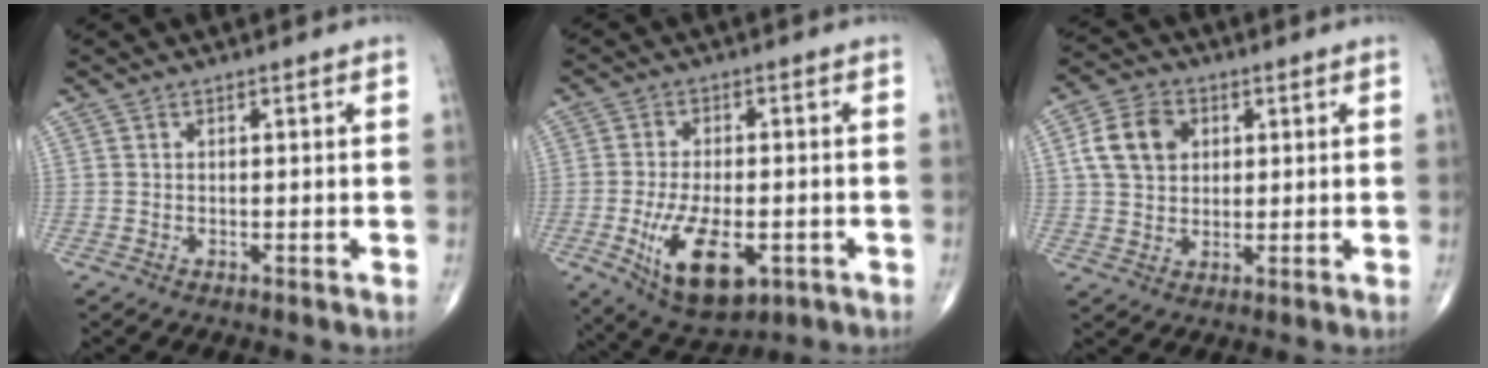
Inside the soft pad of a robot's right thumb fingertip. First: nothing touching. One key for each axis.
{"total": 13.3, "fx": -4.2, "fy": 6.5, "fz": 10.7, "tx": -0.178, "ty": -0.002, "tz": -0.056}
{"total": 9.1, "fx": 2.4, "fy": 6.9, "fz": 5.4, "tx": -0.082, "ty": 0.005, "tz": 0.040}